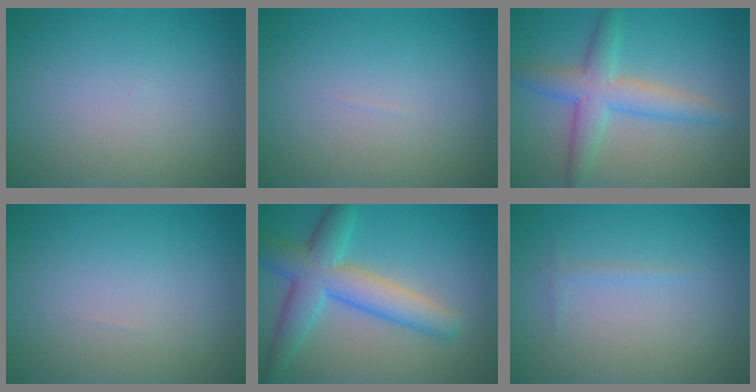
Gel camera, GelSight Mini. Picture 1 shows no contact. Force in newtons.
{"total": 0.0}
{"total": 4.7, "press": 4.7, "slide": 0.1}
{"total": 0.0}
{"total": 6.5, "press": 6.5, "slide": 0.2}
{"total": 0.6, "press": 0.6, "slide": 0.1}